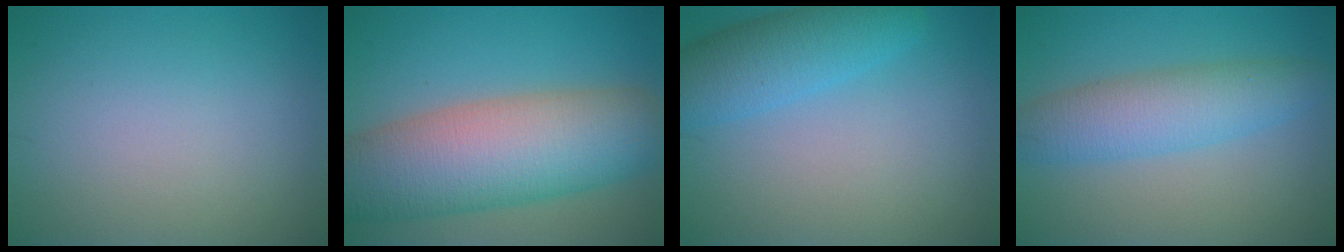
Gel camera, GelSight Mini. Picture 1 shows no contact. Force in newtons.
{"total": 11.9, "press": 11.9, "slide": 0.8}
{"total": 5.1, "press": 5.1, "slide": 0.2}
{"total": 5.2, "press": 5.2, "slide": 0.2}